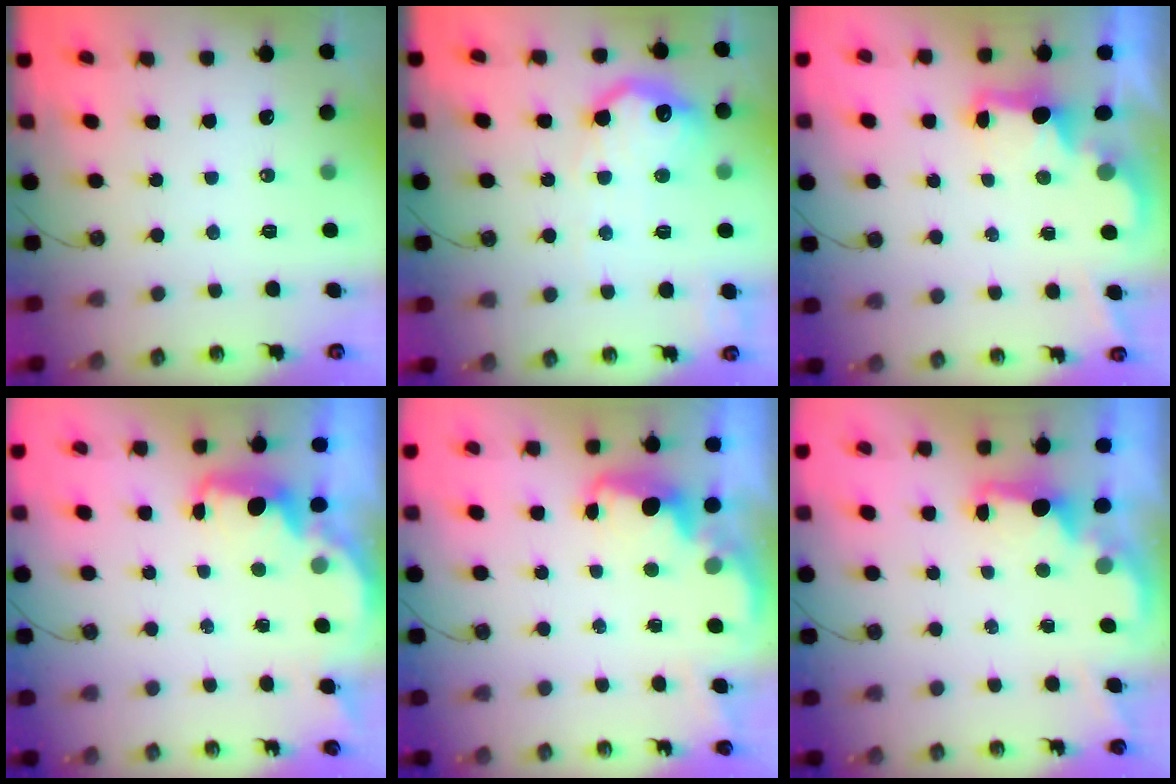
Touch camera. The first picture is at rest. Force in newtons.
{"total": 16.6, "press": 16.6, "slide": 1.5}
{"total": 2.4, "press": 2.3, "slide": 0.8}
{"total": 2.2, "press": 2.1, "slide": 0.8}
{"total": 2.3, "press": 2.2, "slide": 0.6}
{"total": 1.7, "press": 1.6, "slide": 0.6}